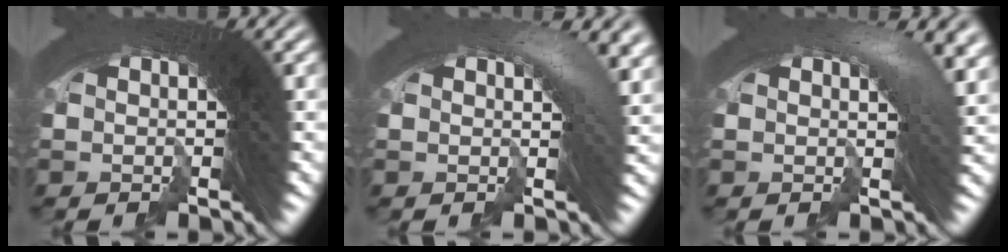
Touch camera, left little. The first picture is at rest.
{"total": 3.7, "force": [0.8, 1.4, 3.3], "torque": [-0.031, 0.010, 0.002]}
{"total": 4.1, "force": [0.9, 1.6, 3.7], "torque": [-0.034, 0.012, 0.002]}